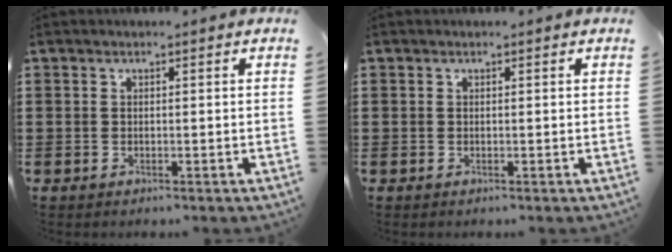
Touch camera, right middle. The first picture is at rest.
{"total": 0.0}